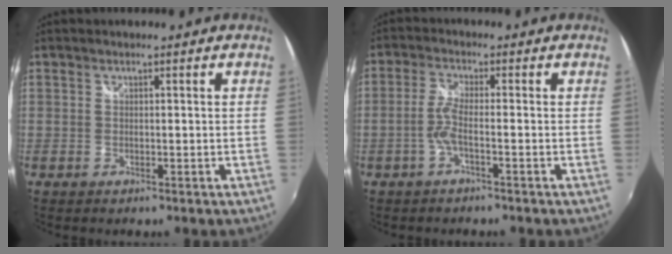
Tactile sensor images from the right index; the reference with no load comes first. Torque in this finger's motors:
{"motor_torque": [0.46, -0.25, 0.28, 0.11]}